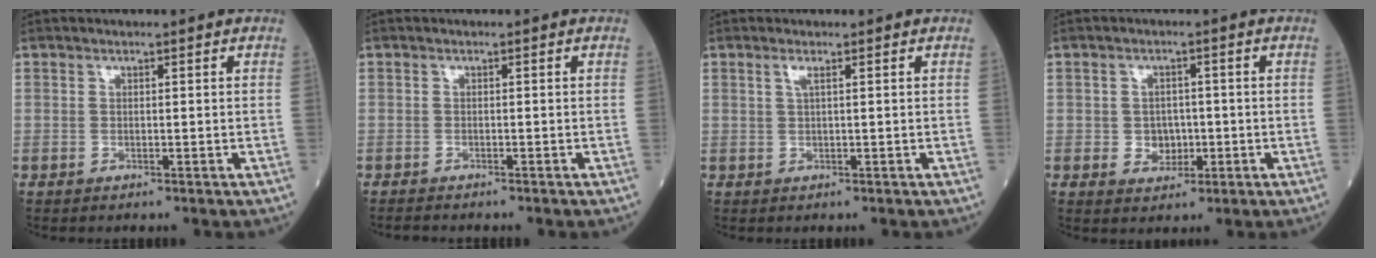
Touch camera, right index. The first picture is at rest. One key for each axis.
{"total": 1.9, "fx": -1.8, "fy": 0.2, "fz": 0.7, "tx": -0.016, "ty": -0.005, "tz": -0.026}
{"total": 1.1, "fx": 0.5, "fy": -0.1, "fz": 1.0, "tx": -0.028, "ty": 0.003, "tz": 0.010}
{"total": 3.6, "fx": -0.5, "fy": 3.0, "fz": 1.9, "tx": -0.022, "ty": 0.007, "tz": -0.003}